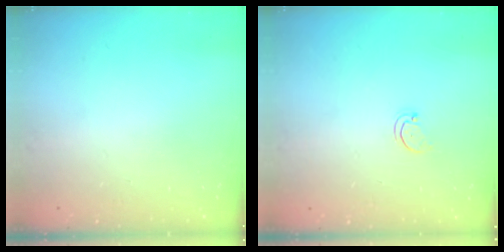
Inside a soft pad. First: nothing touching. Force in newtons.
{"total": 1.5, "press": 1.5, "slide": 0.3}